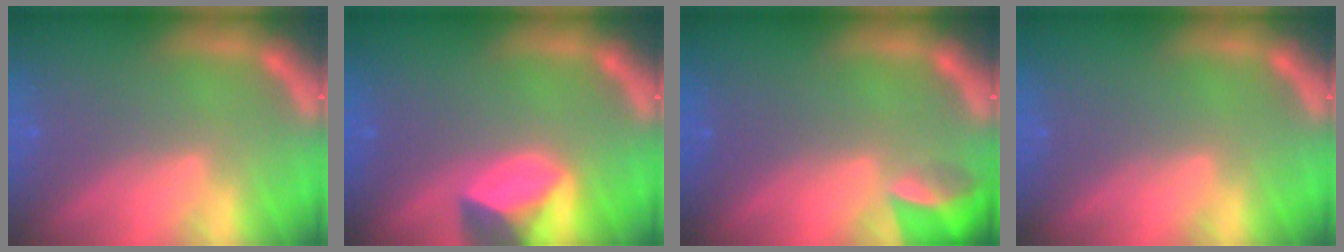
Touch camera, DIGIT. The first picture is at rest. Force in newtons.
{"total": 5.4}
{"total": 3.9}
{"total": 0.0}